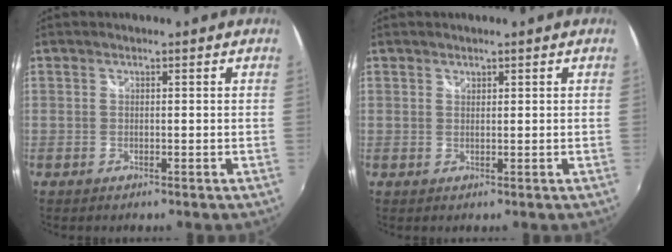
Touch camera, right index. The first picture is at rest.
{"total": 0.7, "force": [0.6, 0.4, 0.0], "torque": [0.001, 0.001, 0.011]}